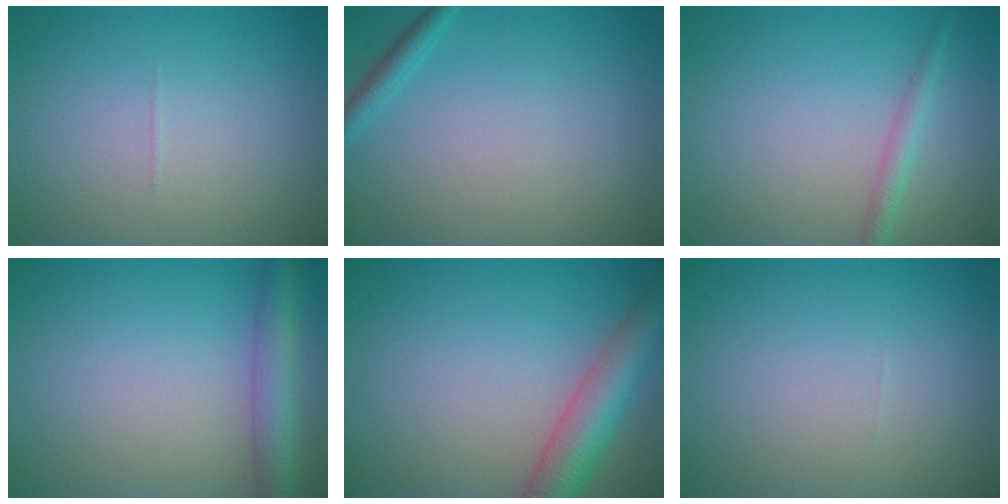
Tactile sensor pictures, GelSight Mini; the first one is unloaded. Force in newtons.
{"total": 1.5, "press": 1.5, "slide": 0.2}
{"total": 1.7, "press": 1.7, "slide": 0.1}
{"total": 4.6, "press": 4.6, "slide": 0.1}
{"total": 5.8, "press": 5.8, "slide": 0.2}
{"total": 0.0}